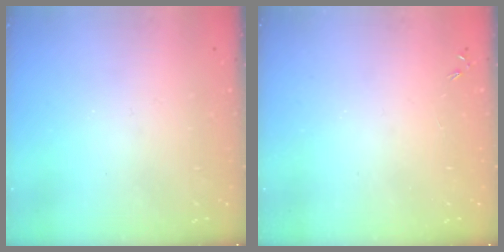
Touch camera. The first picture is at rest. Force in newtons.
{"total": 0.0}